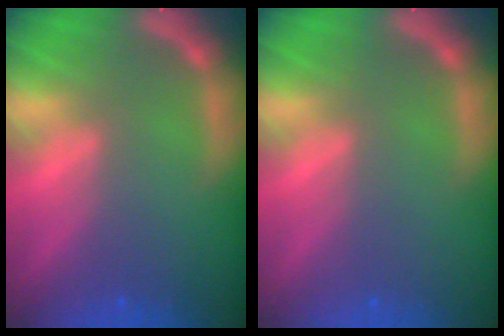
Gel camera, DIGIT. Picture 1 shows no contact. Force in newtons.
{"total": 0.0}